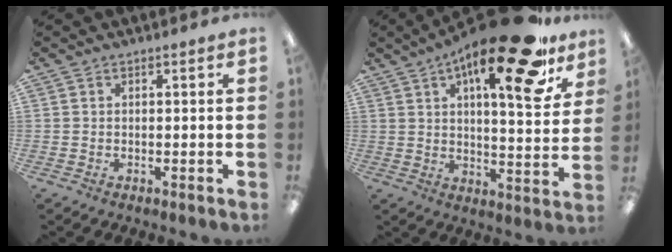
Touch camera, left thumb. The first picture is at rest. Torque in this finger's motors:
{"motor_torque": [0.41, 0.45, 1.48, -1.29, 0.20]}